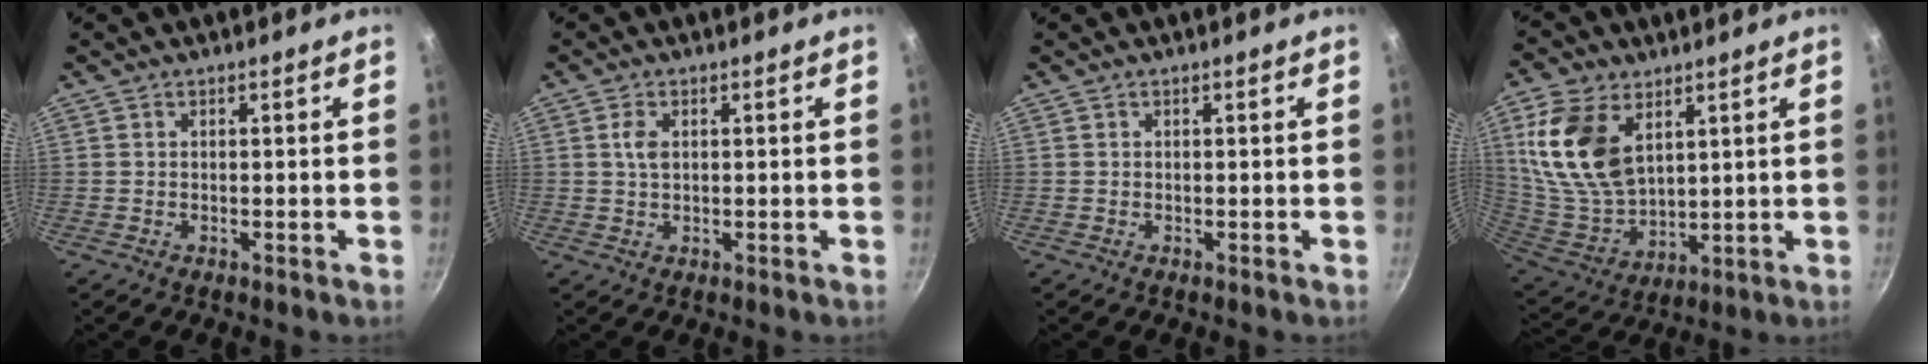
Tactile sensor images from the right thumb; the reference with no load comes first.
{"total": 2.7, "force": [0.6, 1.6, 2.1], "torque": [-0.040, 0.001, 0.012]}
{"total": 0.0}
{"total": 16.9, "force": [6.4, 10.2, 11.8], "torque": [-0.223, -0.033, 0.139]}